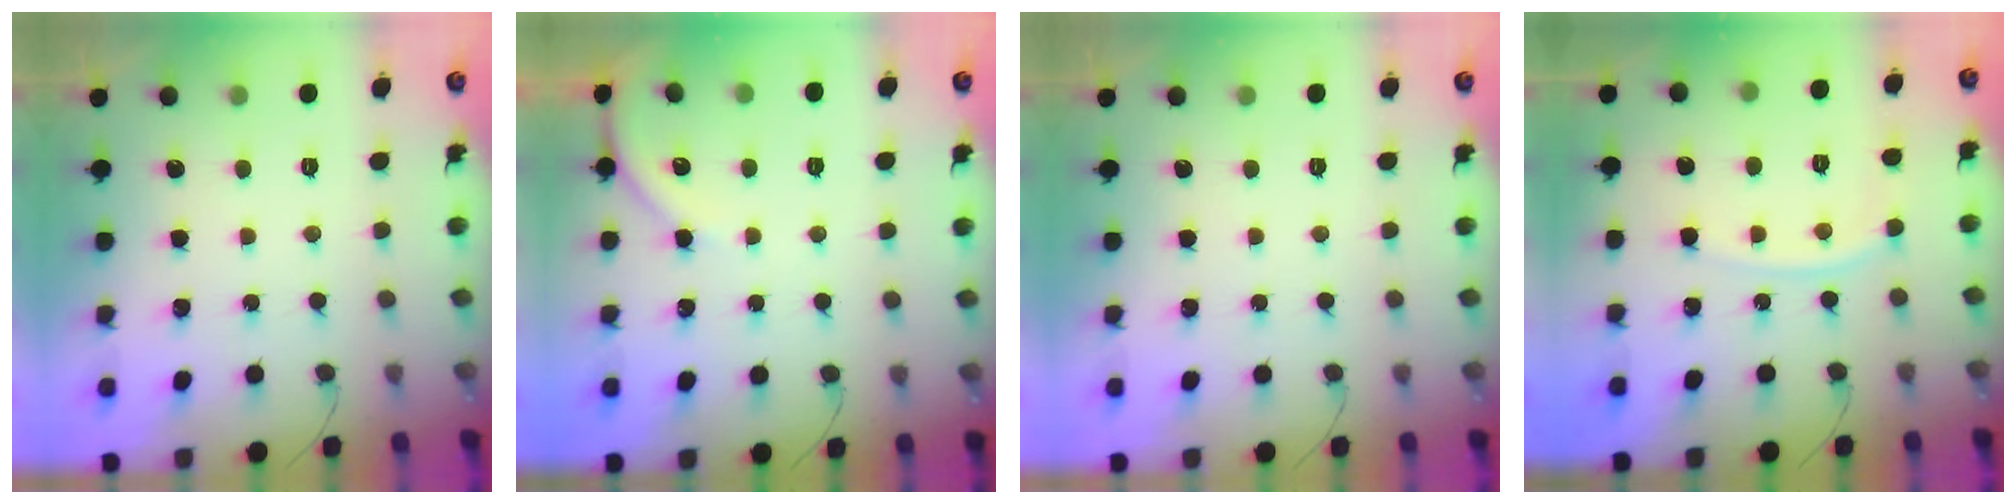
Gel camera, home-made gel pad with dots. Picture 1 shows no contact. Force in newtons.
{"total": 4.3, "press": 4.3, "slide": 0.6}
{"total": 0.0}
{"total": 7.3, "press": 7.2, "slide": 0.9}